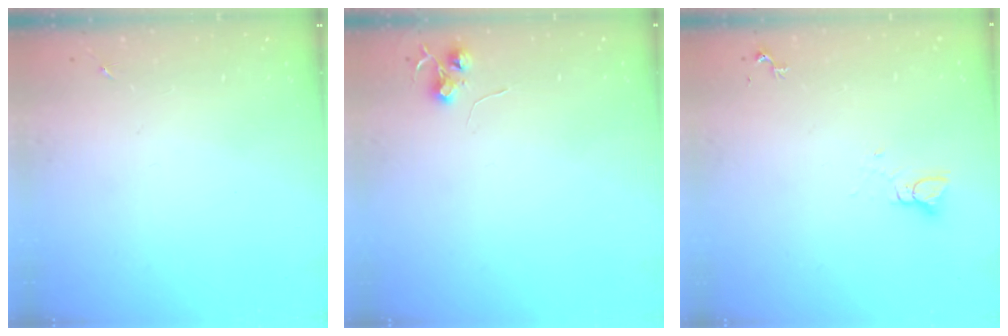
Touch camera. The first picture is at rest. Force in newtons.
{"total": 6.0, "press": 6.0, "slide": 0.5}
{"total": 2.8, "press": 2.8, "slide": 0.1}